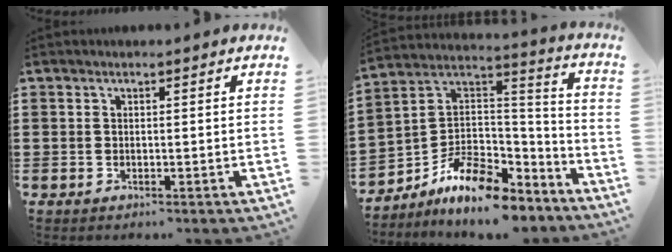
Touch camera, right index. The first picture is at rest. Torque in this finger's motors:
{"motor_torque": [-0.58, 0.67, -0.06, -0.14]}